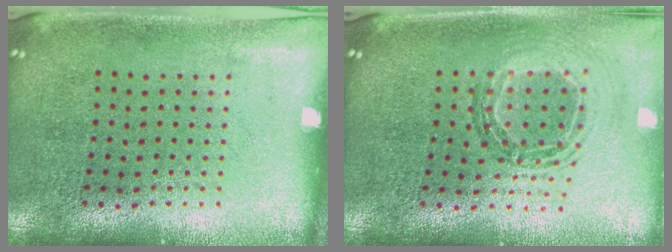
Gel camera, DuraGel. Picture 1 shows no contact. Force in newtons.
{"total": 0.9, "press": 0.9, "slide": 0.1}